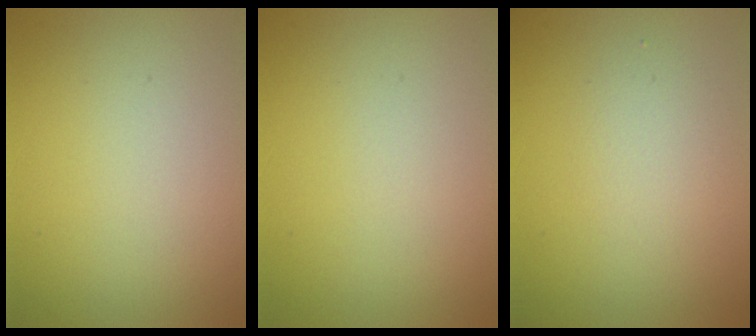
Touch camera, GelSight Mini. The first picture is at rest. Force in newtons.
{"total": 0.0}
{"total": 1.7, "press": 1.7, "slide": 0.1}